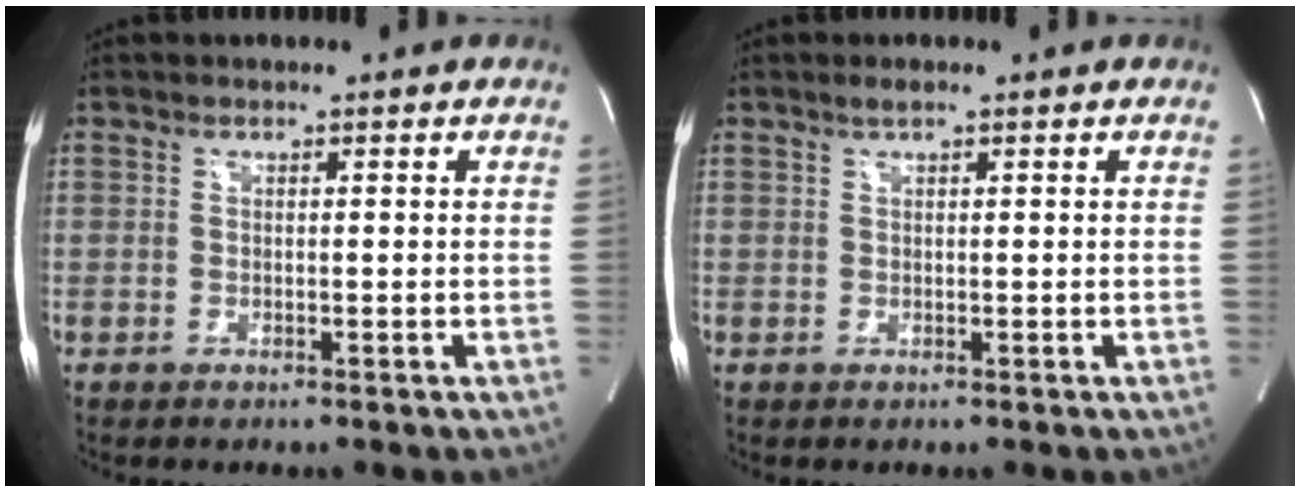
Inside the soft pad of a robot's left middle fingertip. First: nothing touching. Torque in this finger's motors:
{"motor_torque": [0.14, -0.13, -0.06, 0.00]}